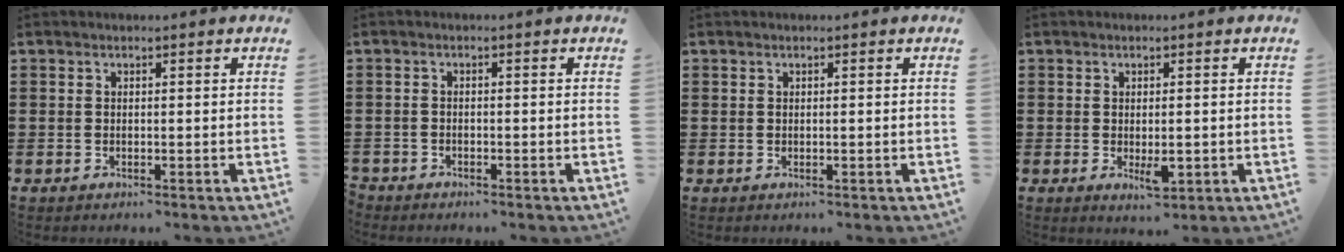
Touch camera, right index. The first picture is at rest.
{"total": 1.2, "force": [-1.1, 0.3, 0.0], "torque": [-0.005, 0.003, -0.025]}
{"total": 0.0}
{"total": 3.2, "force": [-0.5, 1.2, 2.9], "torque": [-0.057, -0.001, -0.009]}